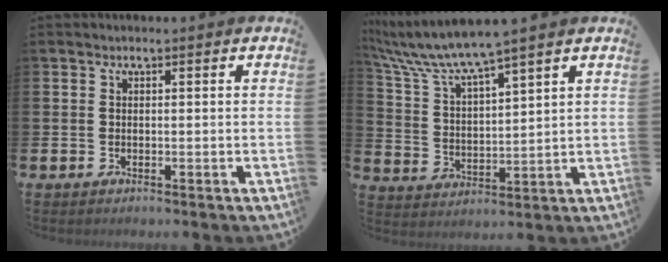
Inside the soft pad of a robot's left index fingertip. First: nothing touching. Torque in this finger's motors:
{"motor_torque": [0.22, -0.41, 1.05, 0.21]}